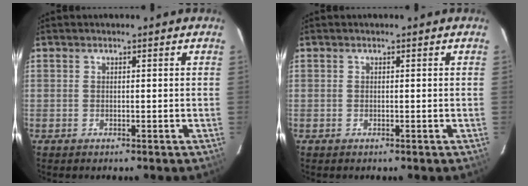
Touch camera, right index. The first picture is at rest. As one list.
[{"total": 0.0}]